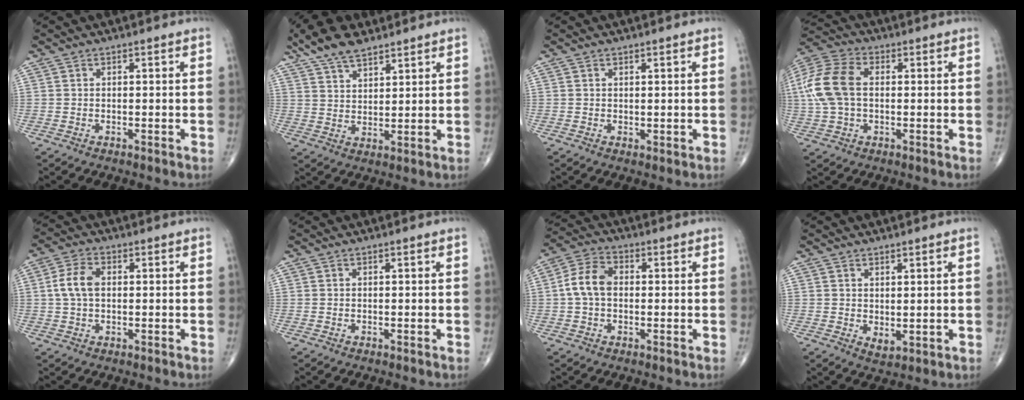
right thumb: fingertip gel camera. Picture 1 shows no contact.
{"total": 10.3, "force": [7.6, 4.2, 5.5], "torque": [-0.088, -0.019, 0.141]}
{"total": 0.6, "force": [0.4, 0.3, 0.4], "torque": [-0.001, -0.005, 0.007]}
{"total": 13.1, "force": [1.0, 8.4, 10.0], "torque": [-0.225, 0.026, 0.014]}
{"total": 5.7, "force": [0.6, 3.5, 4.5], "torque": [-0.098, 0.013, 0.006]}
{"total": 0.0}
{"total": 7.1, "force": [0.0, 4.8, 5.2], "torque": [-0.101, 0.023, -0.009]}
{"total": 2.7, "force": [0.6, 1.5, 2.1], "torque": [-0.030, -0.014, 0.018]}